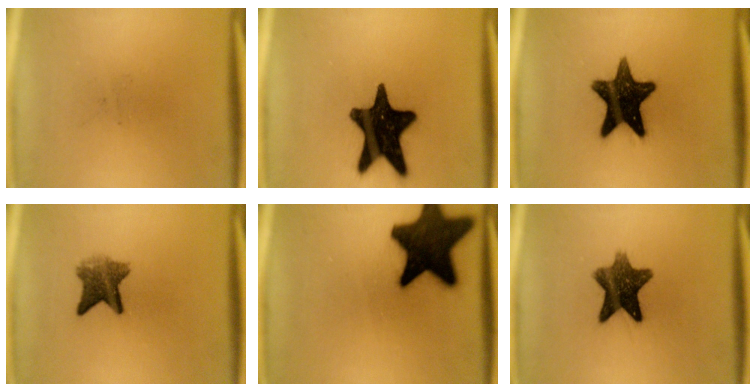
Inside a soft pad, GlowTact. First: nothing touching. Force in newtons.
{"total": 19.1}
{"total": 15.1}
{"total": 5.9}
{"total": 17.5}
{"total": 10.1}